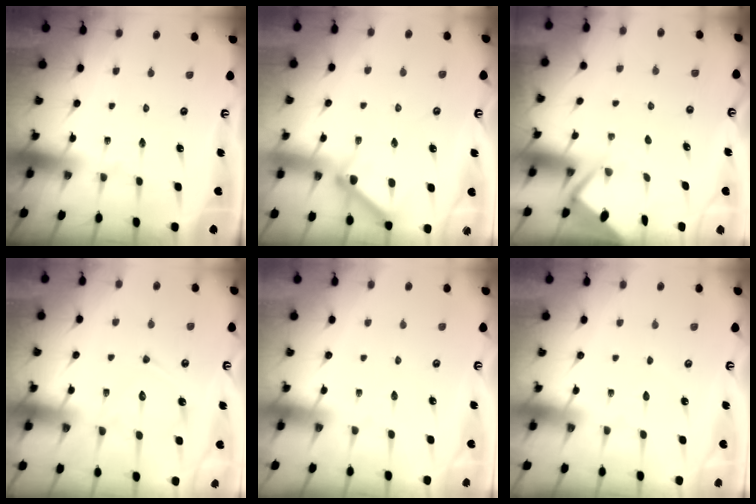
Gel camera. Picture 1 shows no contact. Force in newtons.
{"total": 7.3, "press": 7.3, "slide": 0.5}
{"total": 2.8, "press": 2.8, "slide": 0.4}
{"total": 13.6, "press": 13.6, "slide": 1.3}
{"total": 3.4, "press": 3.3, "slide": 0.6}
{"total": 2.7, "press": 2.6, "slide": 0.3}